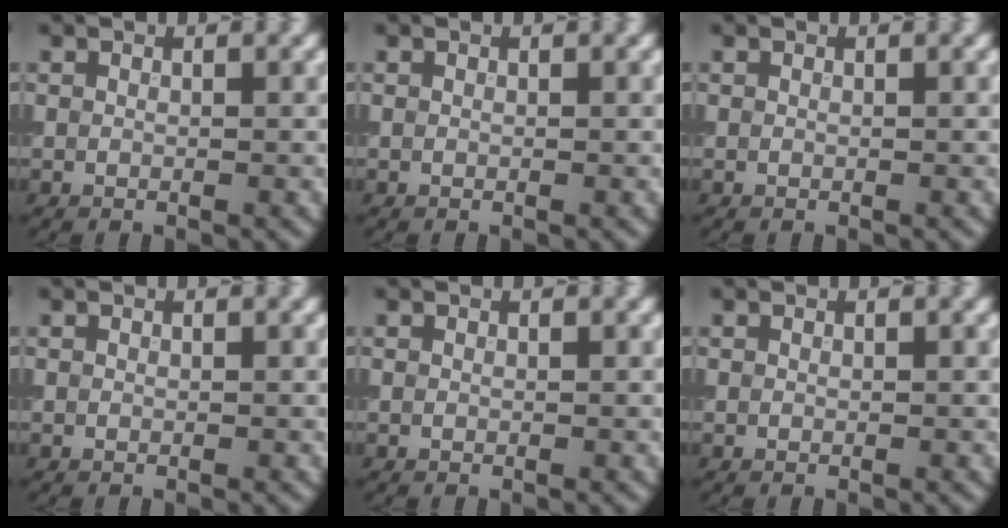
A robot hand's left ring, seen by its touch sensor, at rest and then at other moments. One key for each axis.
{"total": 0.0}
{"total": 0.0}
{"total": 0.0}
{"total": 0.0}
{"total": 0.0}